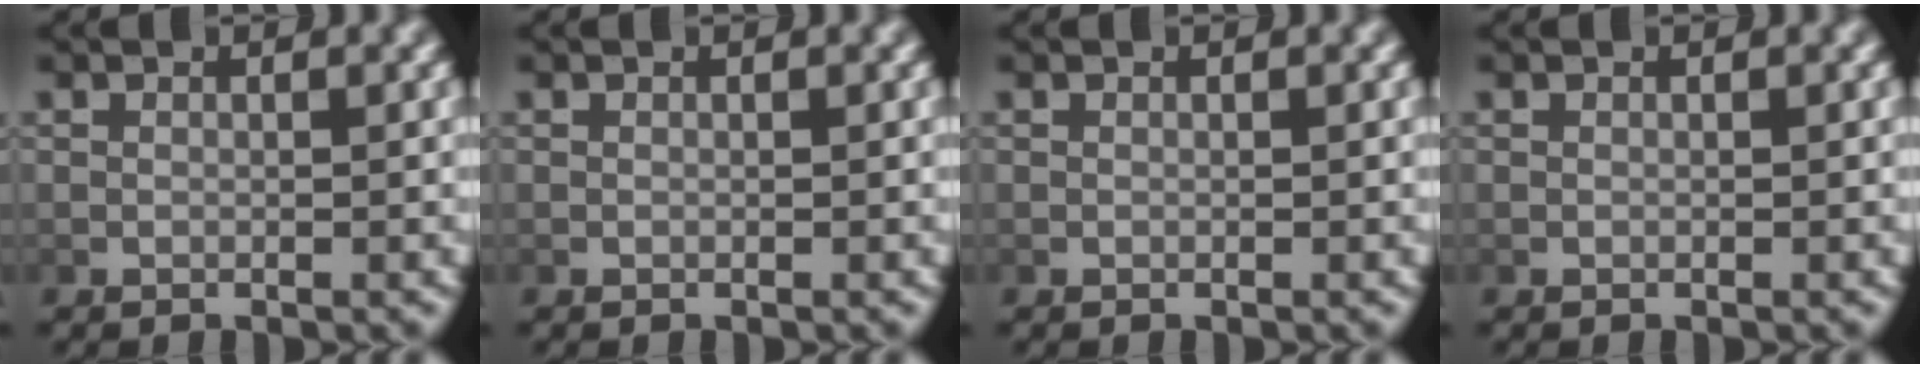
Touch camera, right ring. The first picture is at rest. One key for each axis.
{"total": 0.0}
{"total": 0.0}
{"total": 0.0}